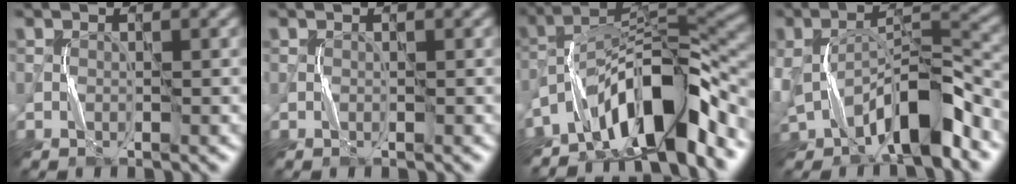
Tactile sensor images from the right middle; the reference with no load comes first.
{"total": 0.0}
{"total": 10.8, "force": [-6.7, 3.2, 7.7], "torque": [-0.112, 0.018, -0.127]}
{"total": 8.7, "force": [-3.5, 4.0, 6.9], "torque": [-0.121, 0.007, -0.070]}